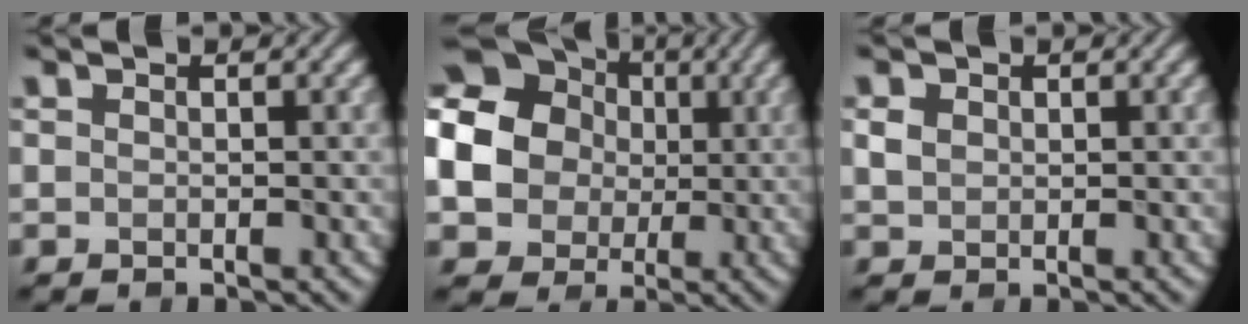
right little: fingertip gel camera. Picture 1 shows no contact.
{"total": 18.2, "force": [2.3, 16.4, 7.5], "torque": [-0.193, 0.017, -0.002]}
{"total": 1.4, "force": [0.5, 1.2, 0.6], "torque": [-0.015, 0.002, 0.009]}